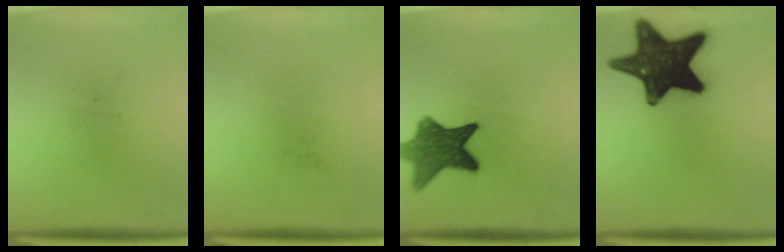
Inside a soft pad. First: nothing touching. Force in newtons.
{"total": 0.0}
{"total": 10.5}
{"total": 18.2}